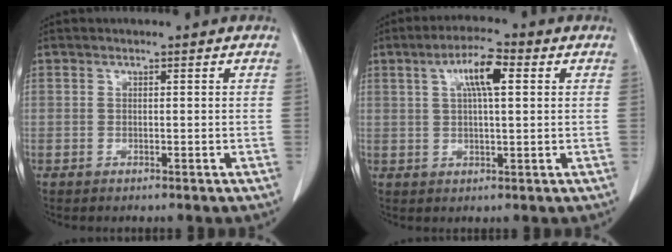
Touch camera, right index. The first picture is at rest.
{"total": 7.4, "force": [2.4, 1.8, 6.7], "torque": [-0.125, 0.015, 0.043]}